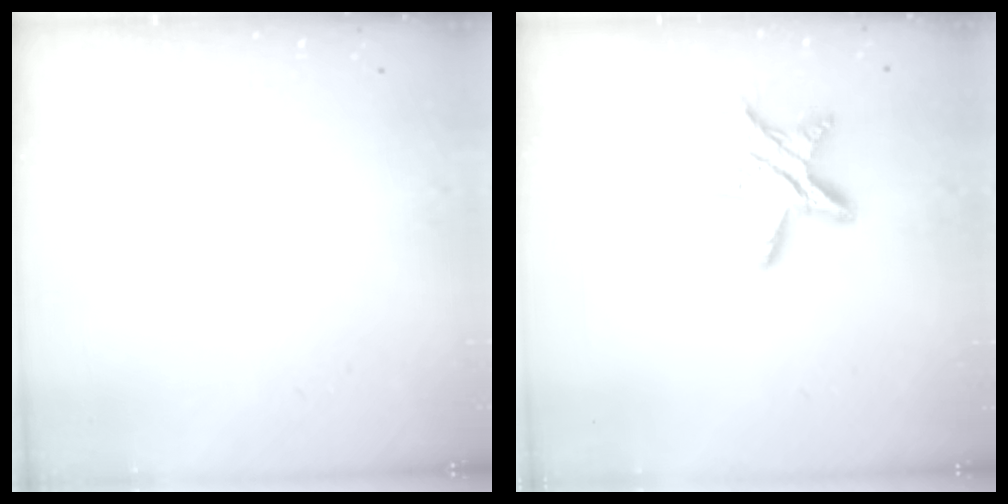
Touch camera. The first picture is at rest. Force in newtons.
{"total": 12.9, "press": 12.8, "slide": 1.0}